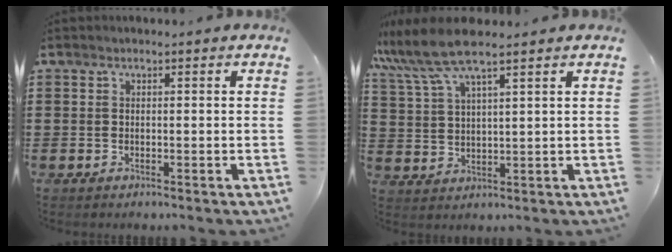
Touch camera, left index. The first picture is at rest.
{"total": 7.6, "force": [5.9, 1.2, 4.6], "torque": [-0.117, -0.012, 0.104]}